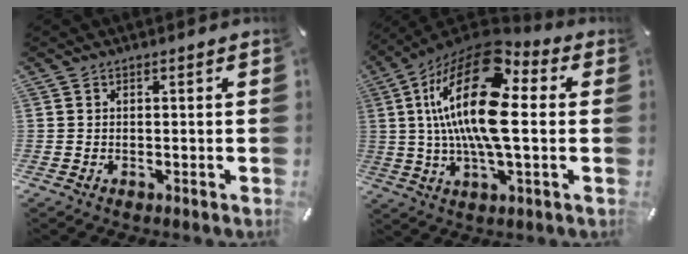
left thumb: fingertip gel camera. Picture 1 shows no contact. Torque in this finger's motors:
{"motor_torque": [0.57, 2.24, 1.83, -0.94, 1.02]}